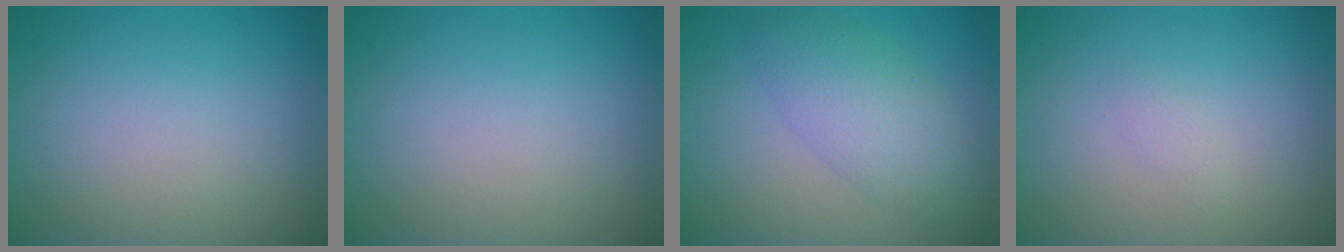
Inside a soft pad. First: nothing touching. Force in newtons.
{"total": 0.0}
{"total": 4.5, "press": 4.5, "slide": 0.1}
{"total": 0.6, "press": 0.6, "slide": 0.1}